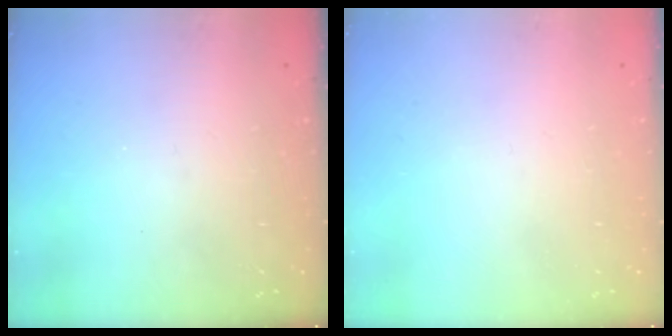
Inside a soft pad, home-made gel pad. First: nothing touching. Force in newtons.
{"total": 0.0}